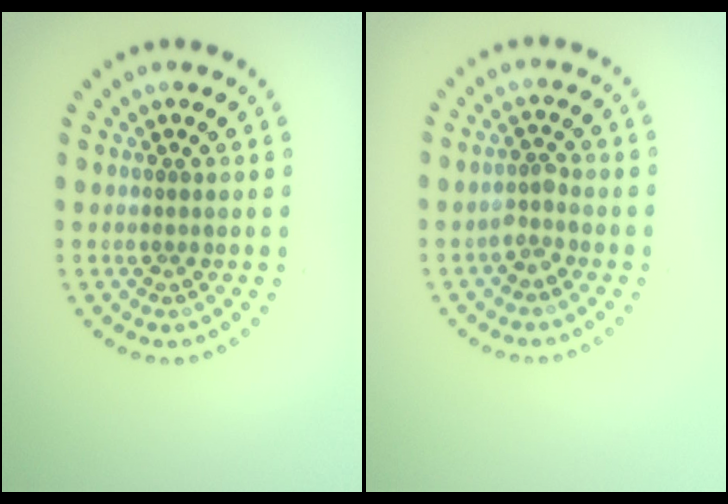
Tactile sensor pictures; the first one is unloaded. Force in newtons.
{"total": 1.3, "press": 1.1, "slide": 0.7}